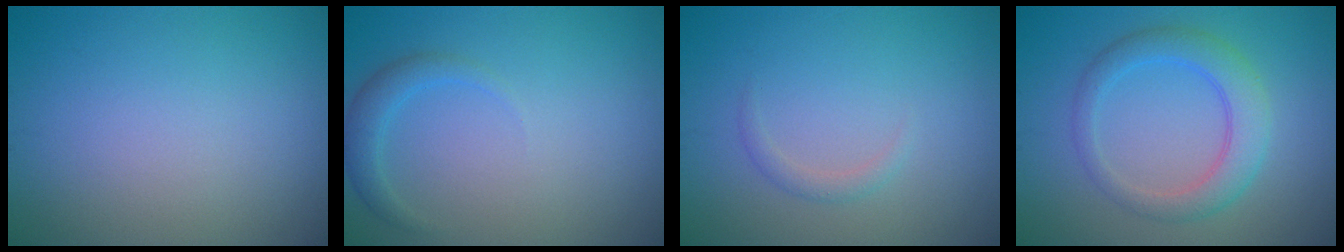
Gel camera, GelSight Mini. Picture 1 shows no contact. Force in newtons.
{"total": 1.7, "press": 1.7, "slide": 0.1}
{"total": 1.0, "press": 1.0, "slide": 0.0}
{"total": 4.1, "press": 4.1, "slide": 0.2}